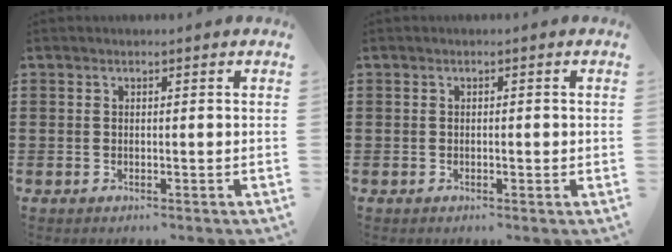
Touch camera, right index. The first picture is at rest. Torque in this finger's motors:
{"motor_torque": [-0.64, 0.62, -0.01, -0.01]}